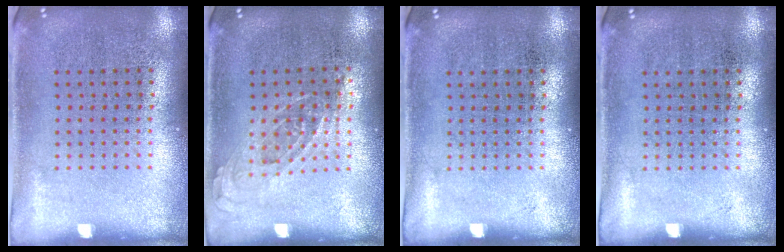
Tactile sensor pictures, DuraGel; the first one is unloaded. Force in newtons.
{"total": 0.8, "press": 0.7, "slide": 0.3}
{"total": 0.0}
{"total": 0.0}